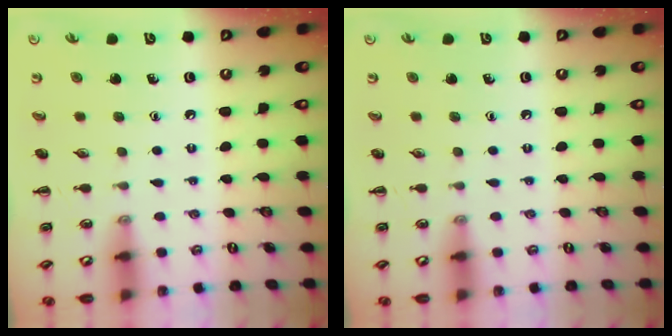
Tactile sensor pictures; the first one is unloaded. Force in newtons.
{"total": 0.0}